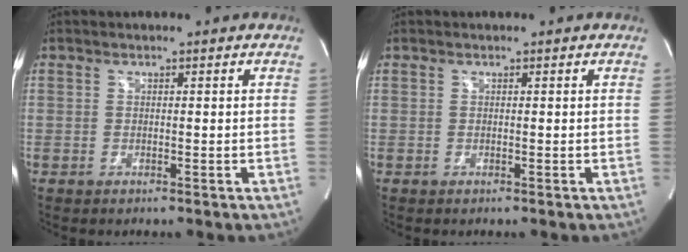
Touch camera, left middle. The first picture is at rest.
{"total": 0.0}